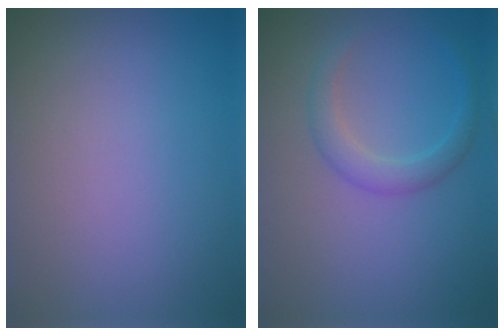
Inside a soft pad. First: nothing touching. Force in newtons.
{"total": 2.3, "press": 2.3, "slide": 0.2}